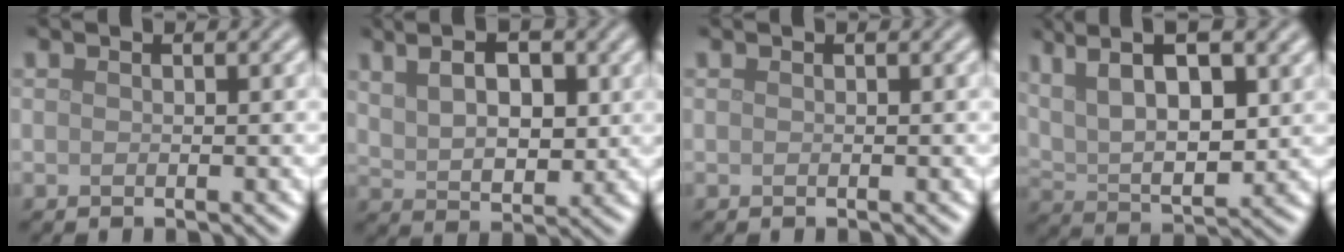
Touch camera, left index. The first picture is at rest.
{"total": 7.2, "force": [2.7, 4.1, 5.3], "torque": [-0.077, 0.021, 0.035]}
{"total": 0.0}
{"total": 9.7, "force": [4.8, 3.6, 7.6], "torque": [-0.129, 0.010, 0.070]}